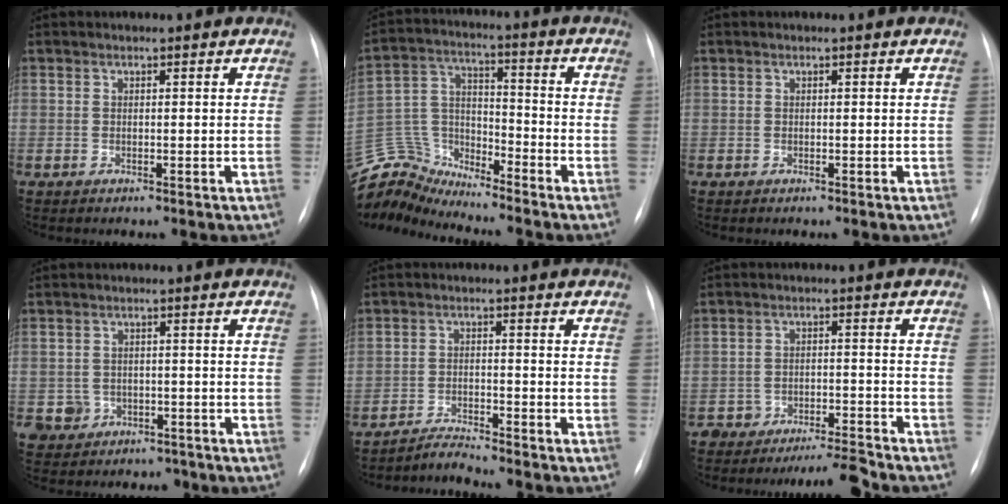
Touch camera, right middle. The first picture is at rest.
{"total": 9.9, "force": [-9.8, 0.5, -1.0], "torque": [0.009, 0.046, -0.194]}
{"total": 0.0}
{"total": 4.4, "force": [-2.0, 3.9, 0.1], "torque": [0.003, 0.014, -0.023]}
{"total": 3.1, "force": [-2.9, -1.0, -0.4], "torque": [0.002, -0.019, -0.052]}
{"total": 5.6, "force": [-5.5, 0.3, 1.1], "torque": [-0.005, 0.000, -0.092]}